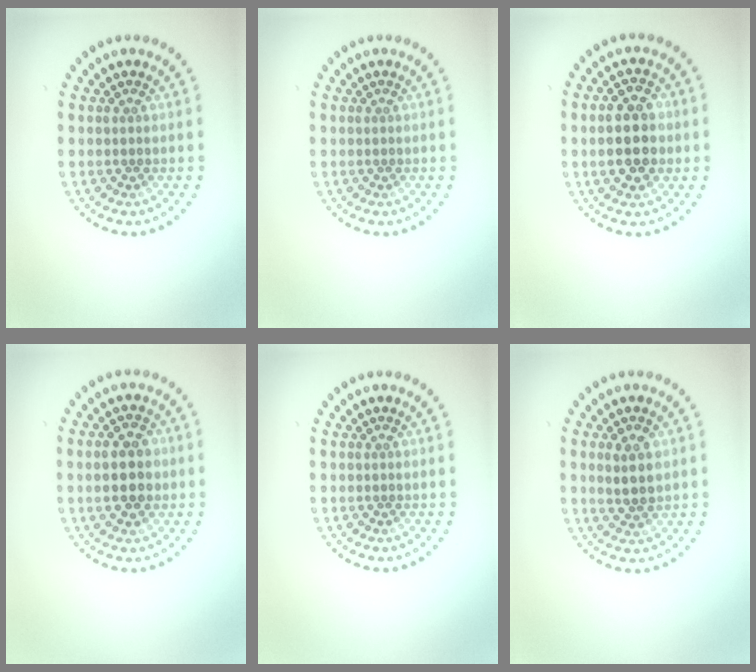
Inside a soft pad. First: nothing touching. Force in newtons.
{"total": 0.0}
{"total": 5.0, "press": 5.0, "slide": 0.3}
{"total": 4.6, "press": 4.6, "slide": 0.2}
{"total": 0.0}
{"total": 2.4, "press": 2.4, "slide": 0.3}